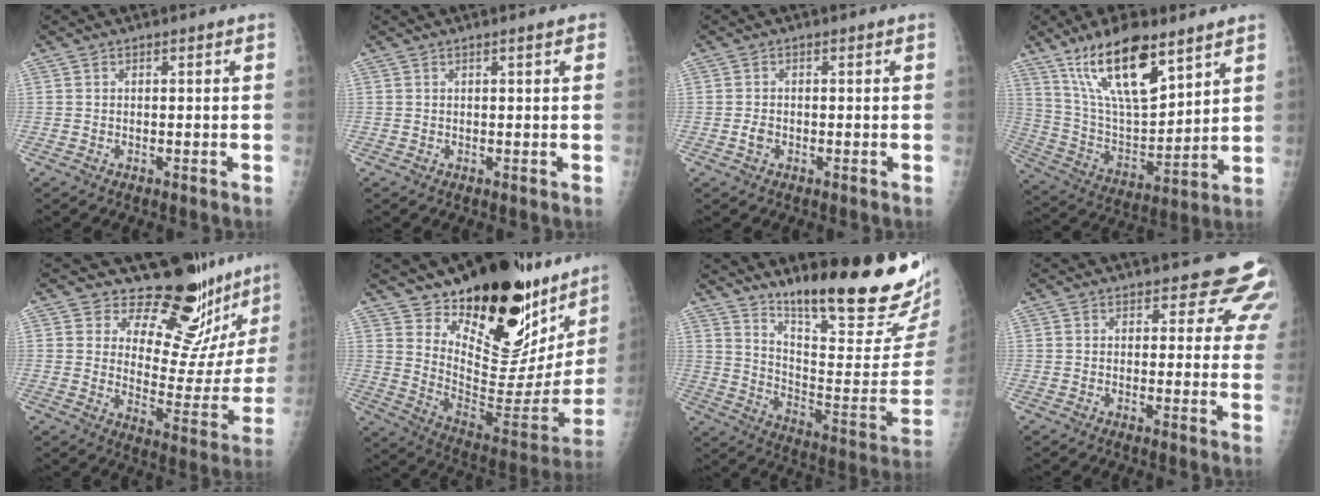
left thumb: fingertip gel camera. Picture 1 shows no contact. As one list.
[{"total": 1.4, "force": [0.9, 0.3, 1.0], "torque": [-0.013, -0.001, 0.009]}, {"total": 1.7, "force": [-0.4, 1.3, 1.0], "torque": [-0.011, 0.003, -0.008]}, {"total": 19.3, "force": [12.1, 7.2, 13.2], "torque": [-0.206, -0.058, 0.231]}, {"total": 19.9, "force": [17.5, 6.3, 7.1], "torque": [-0.040, -0.150, 0.220]}, {"total": 29.4, "force": [21.7, 11.6, 16.1], "torque": [-0.209, -0.134, 0.313]}, {"total": 24.9, "force": [19.1, 3.3, 15.6], "torque": [-0.212, -0.139, 0.286]}, {"total": 7.8, "force": [6.4, 3.9, 2.0], "torque": [0.026, -0.030, 0.048]}]